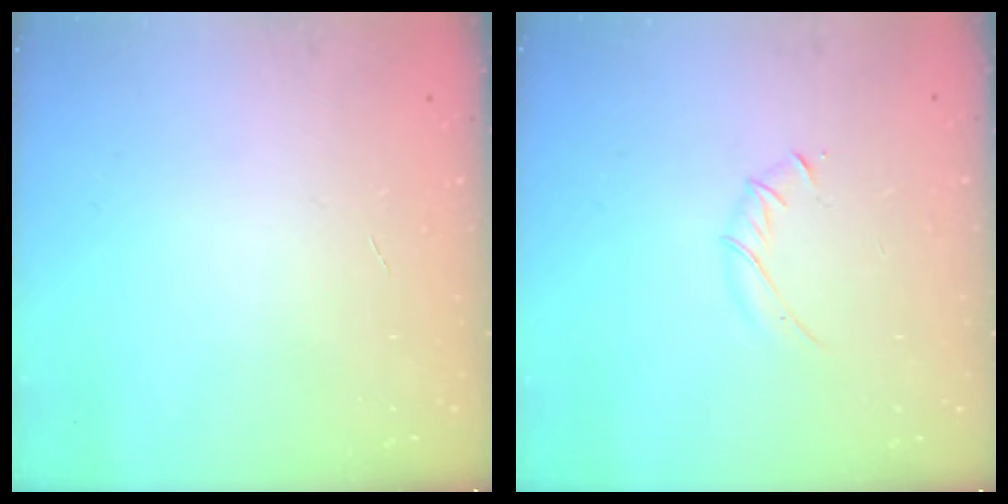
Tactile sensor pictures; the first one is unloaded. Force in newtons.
{"total": 3.2, "press": 3.1, "slide": 0.7}